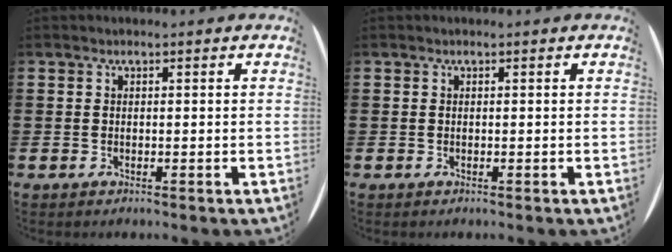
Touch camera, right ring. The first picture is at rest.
{"total": 0.0}